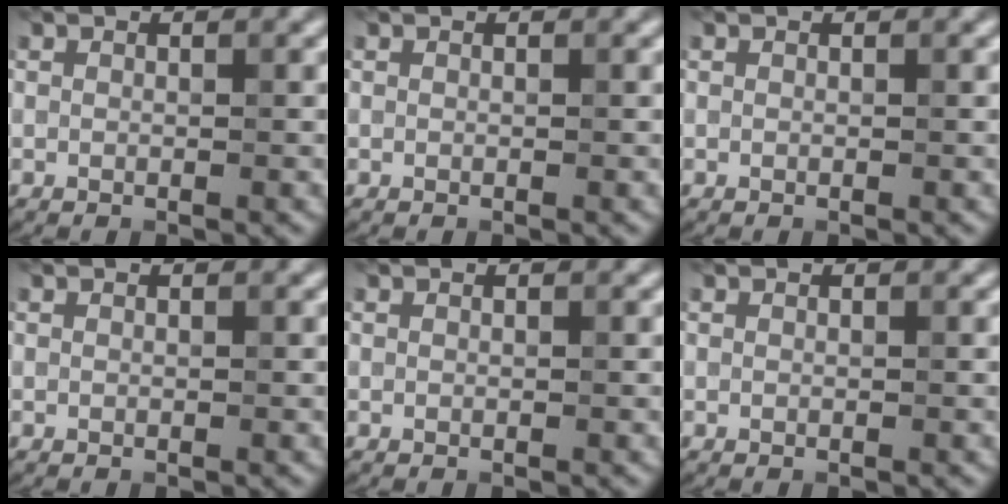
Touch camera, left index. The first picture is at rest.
{"total": 0.0}
{"total": 0.0}
{"total": 0.0}
{"total": 0.0}
{"total": 0.0}